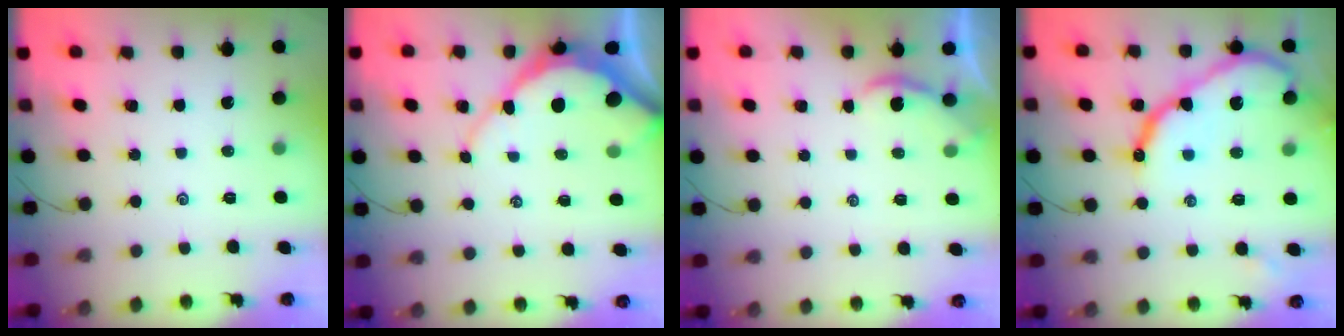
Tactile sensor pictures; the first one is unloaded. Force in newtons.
{"total": 8.8, "press": 8.7, "slide": 0.6}
{"total": 1.2, "press": 1.1, "slide": 0.1}
{"total": 13.6, "press": 13.6, "slide": 1.3}